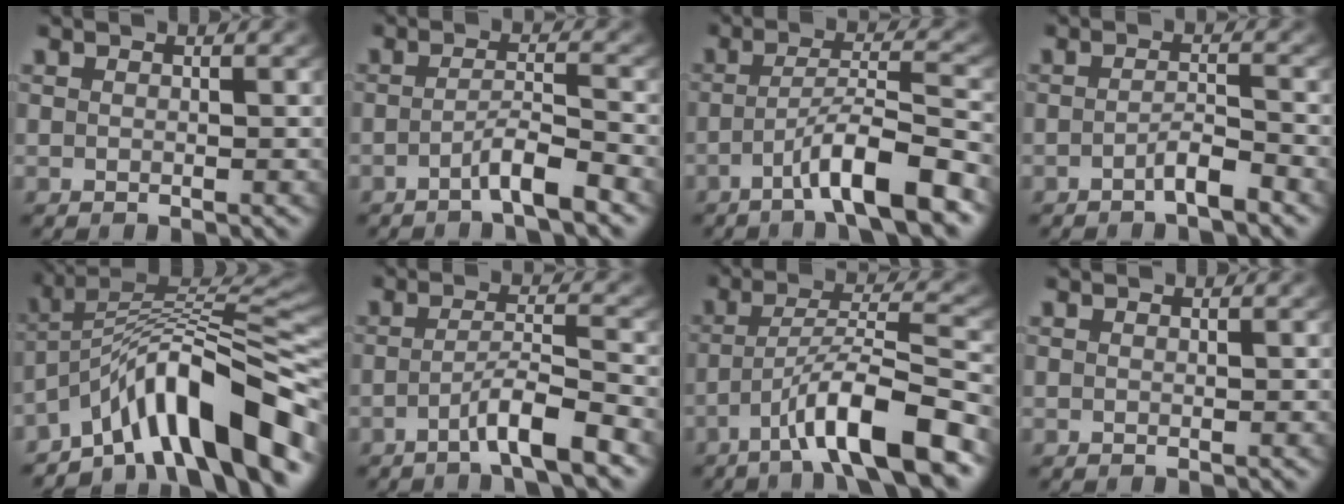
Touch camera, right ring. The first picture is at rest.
{"total": 3.0, "force": [-2.2, 0.1, 1.9], "torque": [-0.033, -0.006, -0.038]}
{"total": 5.6, "force": [-3.5, 0.7, 4.4], "torque": [-0.069, 0.000, -0.055]}
{"total": 2.0, "force": [-1.6, 0.0, 1.2], "torque": [-0.016, -0.006, -0.030]}
{"total": 11.9, "force": [-4.0, 6.2, 9.3], "torque": [-0.141, -0.010, -0.055]}
{"total": 3.9, "force": [-2.7, 0.3, 2.8], "torque": [-0.046, -0.003, -0.044]}
{"total": 7.0, "force": [-3.8, 1.3, 5.7], "torque": [-0.094, -0.003, -0.058]}
{"total": 0.0}